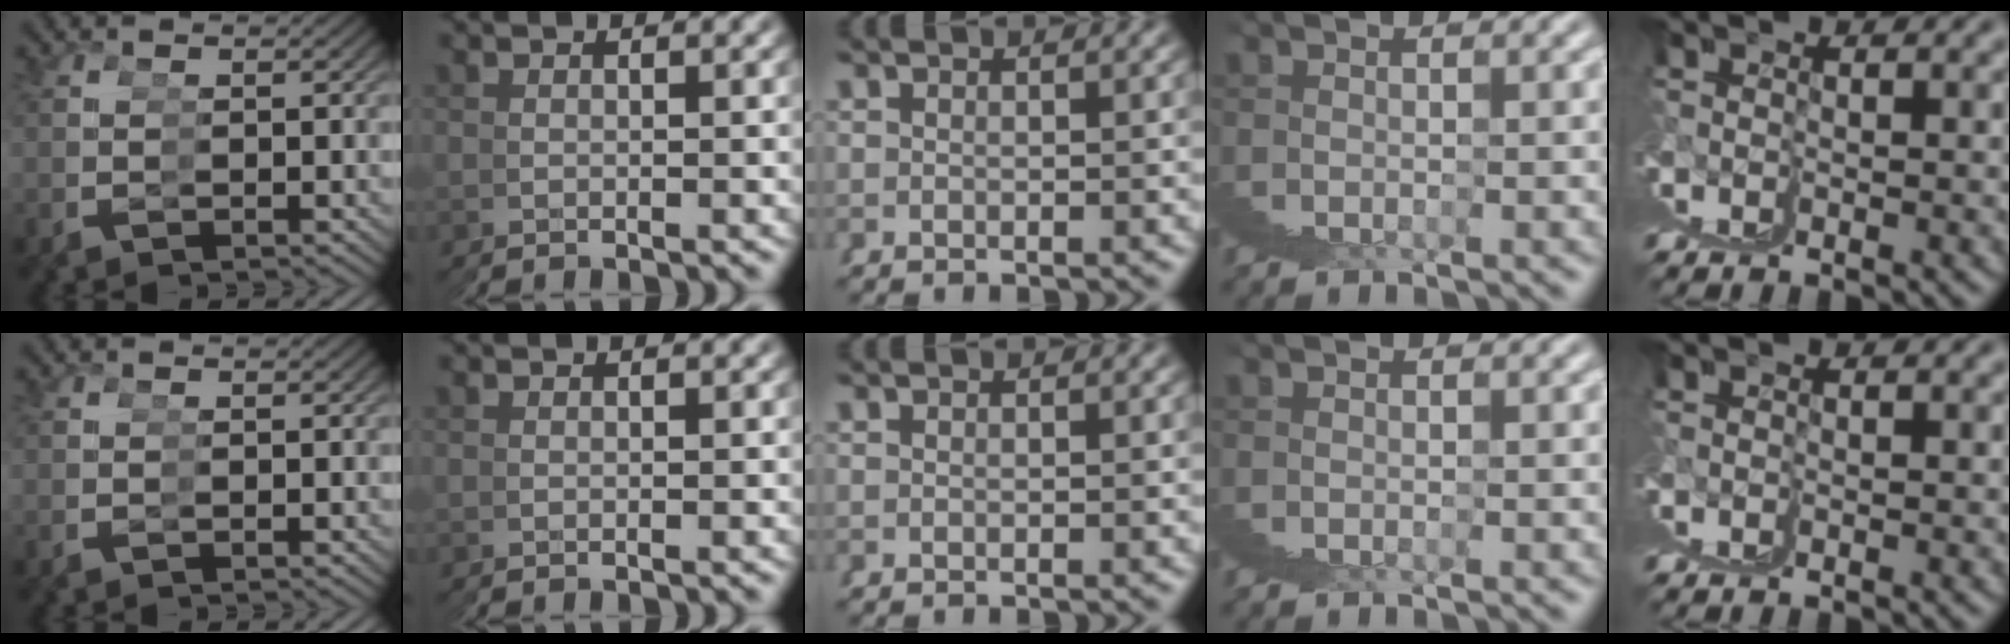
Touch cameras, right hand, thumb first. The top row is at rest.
{}